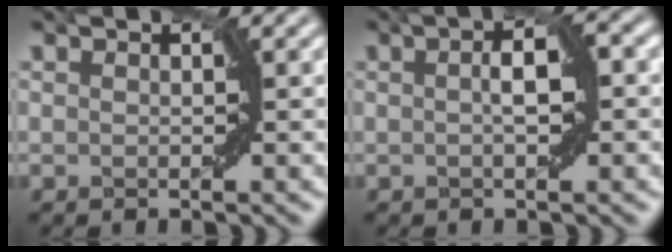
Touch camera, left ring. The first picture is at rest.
{"total": 3.2, "force": [0.2, 0.9, 3.0], "torque": [-0.051, 0.007, 0.001]}